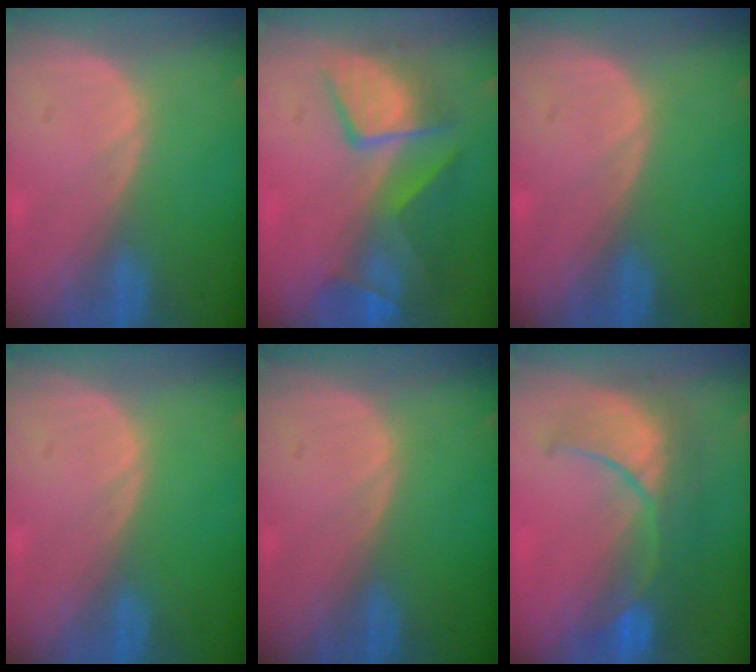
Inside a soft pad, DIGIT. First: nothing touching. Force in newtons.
{"total": 10.1, "press": 8.7, "slide": 5.0}
{"total": 0.0}
{"total": 0.0}
{"total": 0.0}
{"total": 9.2, "press": 9.0, "slide": 2.3}